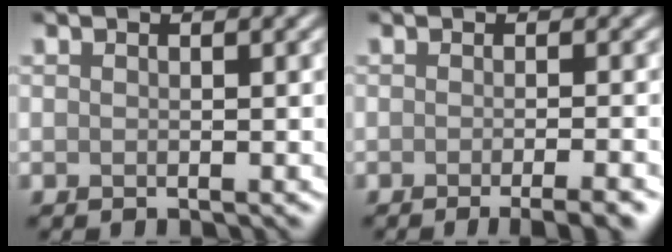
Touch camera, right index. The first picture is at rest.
{"total": 4.2, "force": [-2.2, 1.2, 3.4], "torque": [-0.021, 0.003, -0.026]}